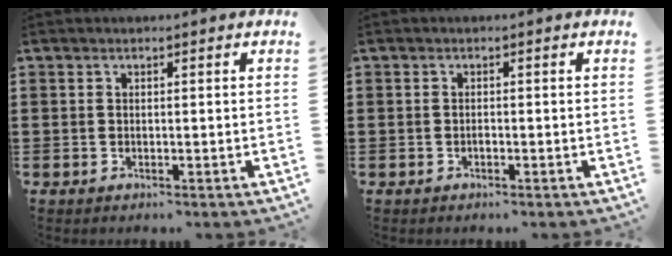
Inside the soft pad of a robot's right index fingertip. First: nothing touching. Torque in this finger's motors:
{"motor_torque": [2.14, 0.00, 0.08, 0.01]}